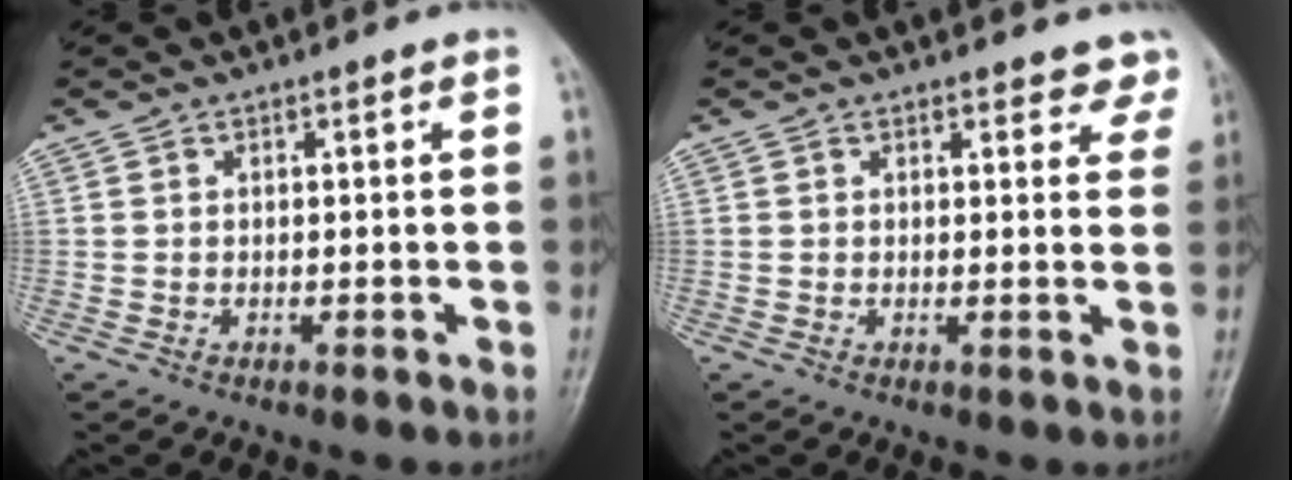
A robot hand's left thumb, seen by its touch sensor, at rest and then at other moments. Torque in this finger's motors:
{"motor_torque": [-0.01, 0.09, -0.32, -0.19, 0.03]}